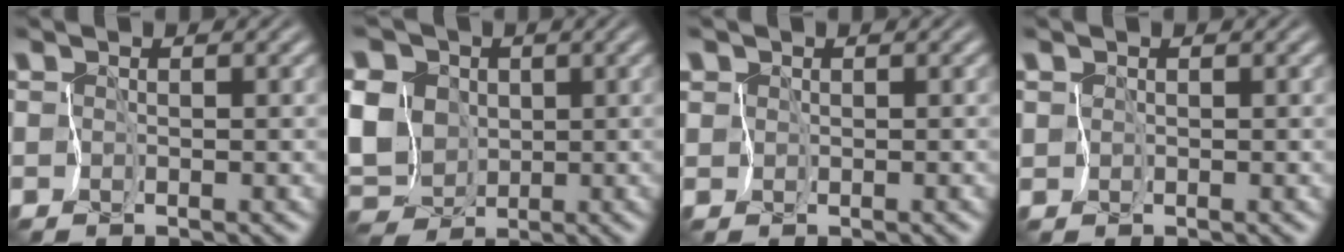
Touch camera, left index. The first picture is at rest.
{"total": 12.6, "force": [1.2, 10.8, 6.5], "torque": [-0.145, 0.024, -0.005]}
{"total": 3.0, "force": [1.4, 2.4, 1.1], "torque": [-0.018, 0.017, 0.004]}
{"total": 1.2, "force": [0.6, 1.0, 0.3], "torque": [-0.002, 0.011, 0.004]}